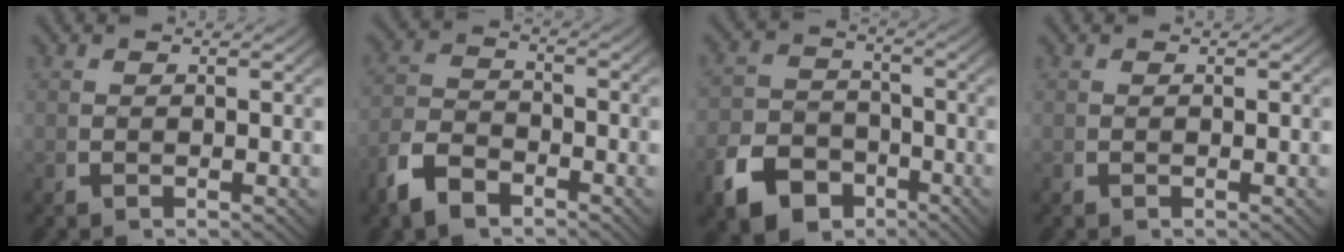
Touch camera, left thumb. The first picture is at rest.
{"total": 4.2, "force": [-2.8, 2.4, 2.1], "torque": [-0.046, -0.013, -0.047]}
{"total": 10.7, "force": [-5.8, 8.1, 3.8], "torque": [-0.055, -0.040, -0.092]}
{"total": 0.0}